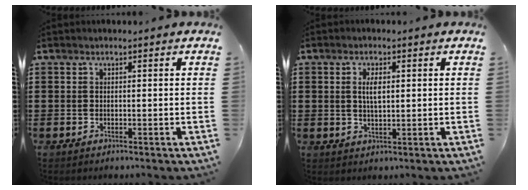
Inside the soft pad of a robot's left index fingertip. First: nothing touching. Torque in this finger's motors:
{"motor_torque": [0.97, -0.17, 0.17, 0.07]}